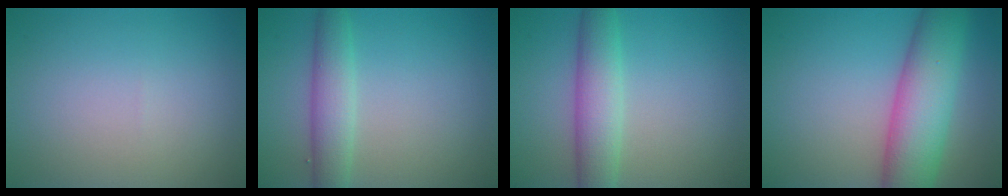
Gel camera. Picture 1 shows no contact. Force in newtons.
{"total": 3.4, "press": 3.4, "slide": 0.1}
{"total": 4.5, "press": 4.5, "slide": 0.0}
{"total": 8.7, "press": 8.7, "slide": 0.1}